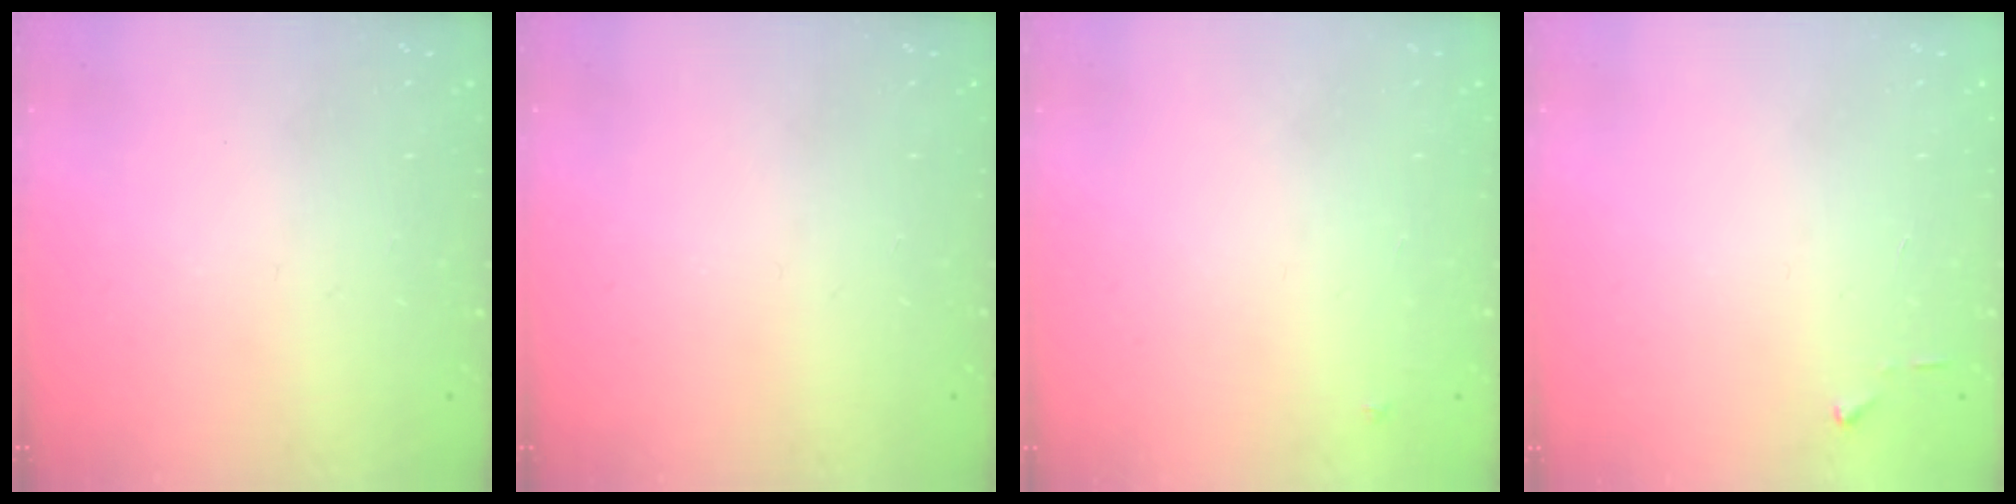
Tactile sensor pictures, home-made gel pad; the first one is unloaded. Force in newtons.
{"total": 0.0}
{"total": 3.4, "press": 3.3, "slide": 0.4}
{"total": 3.0, "press": 2.9, "slide": 0.4}